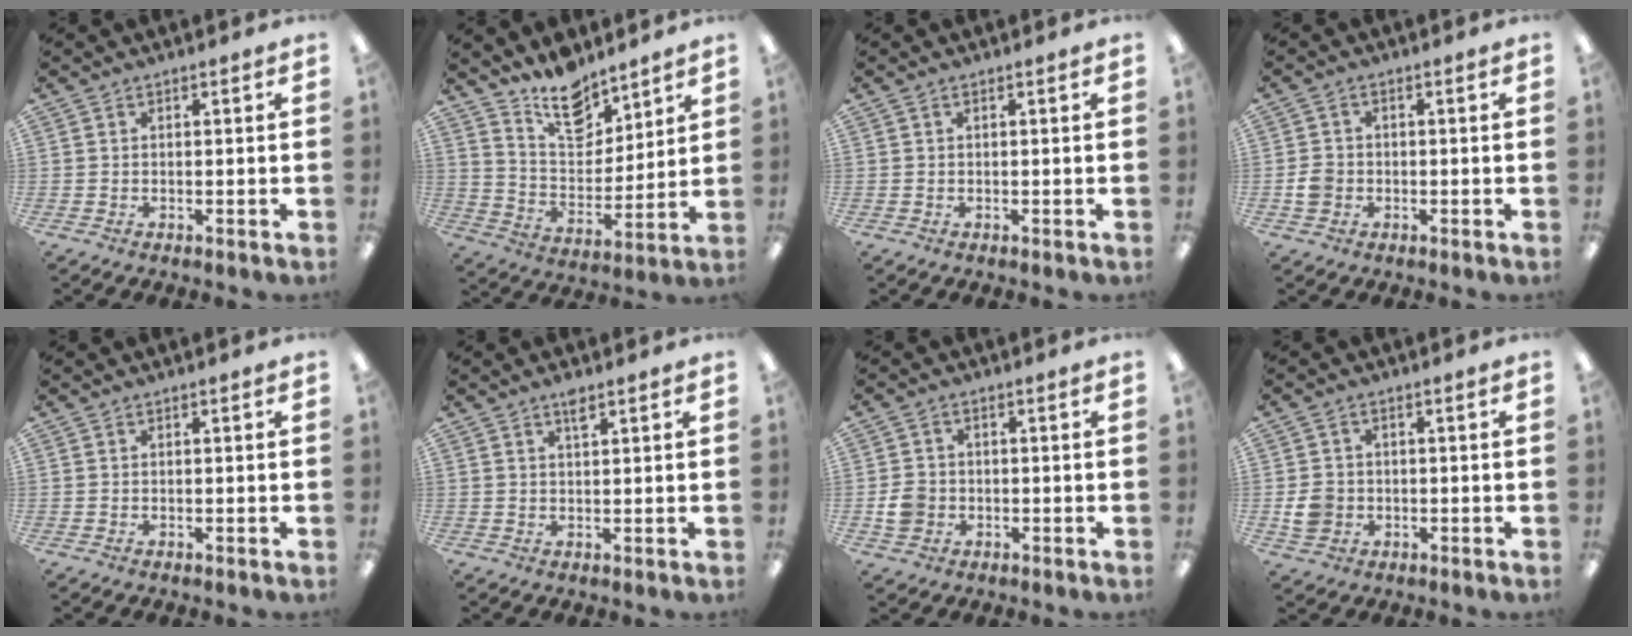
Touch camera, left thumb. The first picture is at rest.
{"total": 14.1, "force": [11.4, 6.5, 5.3], "torque": [-0.079, -0.078, 0.208]}
{"total": 0.0}
{"total": 3.2, "force": [-0.8, 2.7, 1.5], "torque": [-0.025, 0.006, -0.015]}
{"total": 0.0}
{"total": 2.4, "force": [1.8, 0.6, 1.5], "torque": [-0.019, -0.003, 0.028]}
{"total": 4.2, "force": [-0.9, 3.7, 1.9], "torque": [-0.023, 0.005, -0.015]}
{"total": 4.5, "force": [-0.6, 4.0, 2.1], "torque": [-0.026, 0.000, -0.012]}